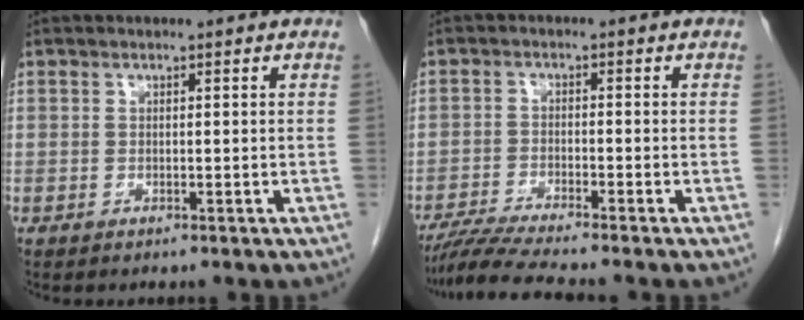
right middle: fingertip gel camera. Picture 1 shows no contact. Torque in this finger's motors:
{"motor_torque": [0.44, -0.35, 0.03, 0.02]}